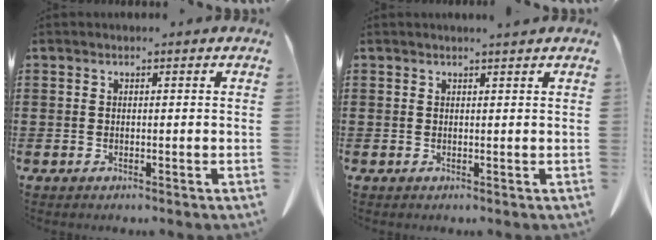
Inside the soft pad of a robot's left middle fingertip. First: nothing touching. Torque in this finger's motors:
{"motor_torque": [-0.40, -0.33, 0.00, 0.01]}